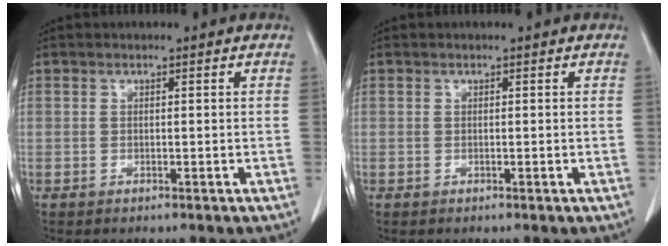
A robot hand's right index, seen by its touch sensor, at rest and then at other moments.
{"total": 0.0}